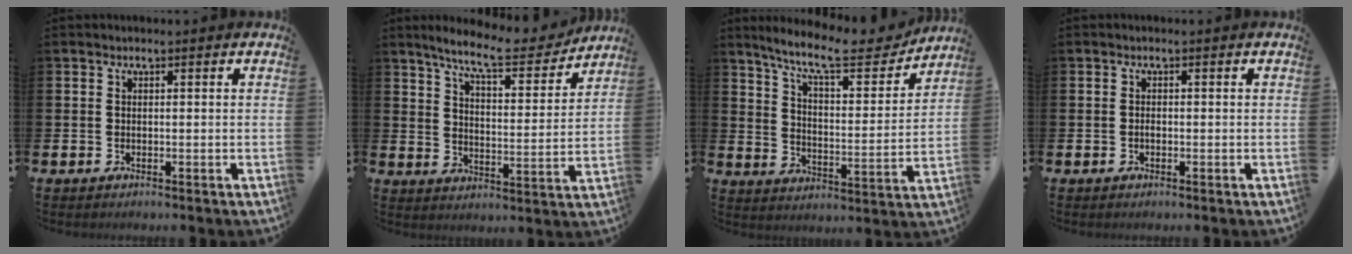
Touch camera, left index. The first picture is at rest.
{"total": 9.2, "force": [8.2, 1.5, 3.8], "torque": [-0.089, -0.049, 0.140]}
{"total": 11.2, "force": [9.9, 2.2, 4.8], "torque": [-0.113, -0.063, 0.168]}
{"total": 0.6, "force": [-0.2, 0.3, 0.5], "torque": [-0.014, 0.002, -0.004]}